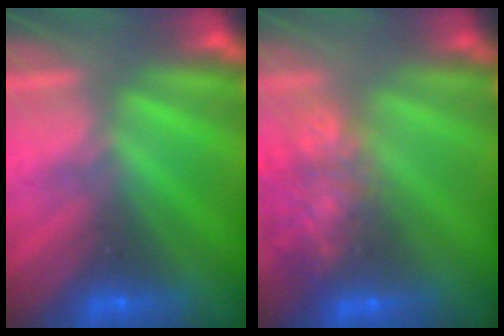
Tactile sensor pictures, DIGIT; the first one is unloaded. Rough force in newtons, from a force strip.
{"total": 8.7}